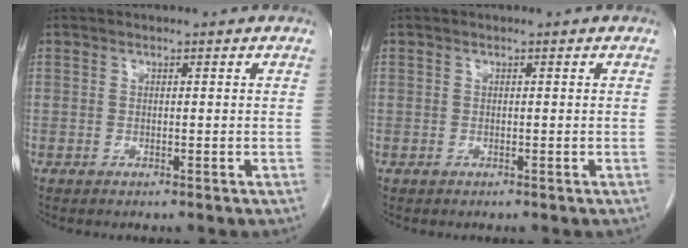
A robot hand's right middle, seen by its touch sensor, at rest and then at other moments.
{"total": 0.0}